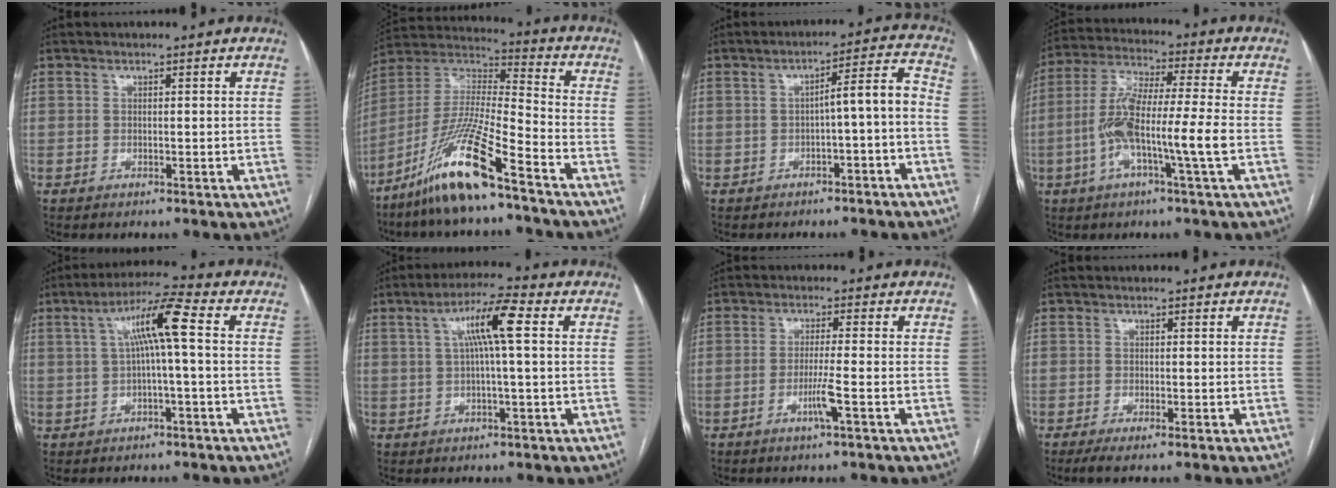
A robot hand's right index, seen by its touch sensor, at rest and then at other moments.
{"total": 15.7, "force": [-10.1, 0.6, 11.9], "torque": [-0.254, -0.019, -0.193]}
{"total": 6.1, "force": [-2.0, 0.7, 5.7], "torque": [-0.077, 0.029, -0.026]}
{"total": 11.9, "force": [-2.9, 0.3, 11.5], "torque": [-0.235, 0.009, -0.063]}
{"total": 7.8, "force": [1.1, 0.0, 7.7], "torque": [-0.137, 0.023, 0.020]}
{"total": 7.6, "force": [1.8, 0.2, 7.4], "torque": [-0.137, 0.017, 0.031]}
{"total": 3.9, "force": [-1.5, -0.6, 3.6], "torque": [-0.069, -0.008, -0.031]}
{"total": 2.1, "force": [-1.4, 0.1, 1.6], "torque": [-0.026, -0.005, -0.024]}